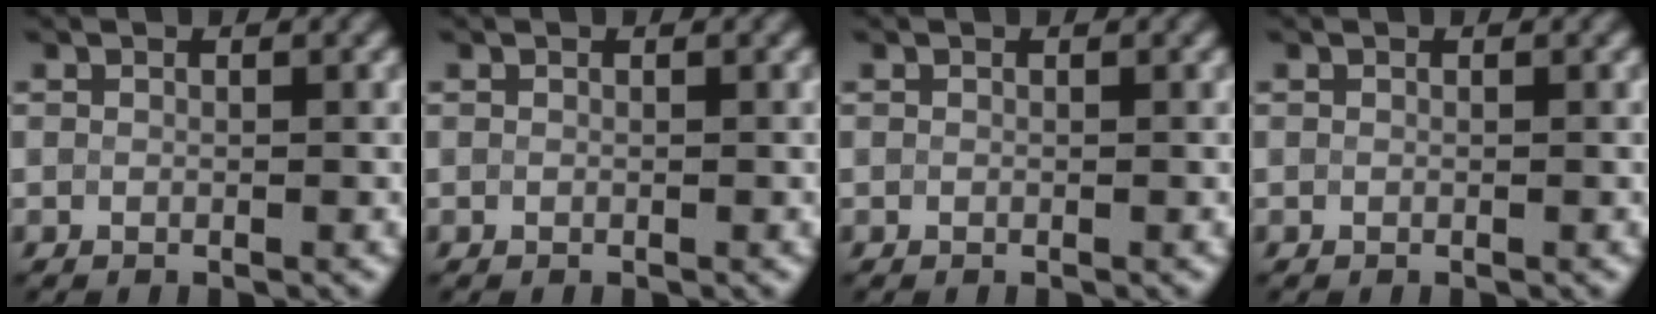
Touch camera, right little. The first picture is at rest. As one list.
[{"total": 0.0}, {"total": 0.0}, {"total": 0.0}]